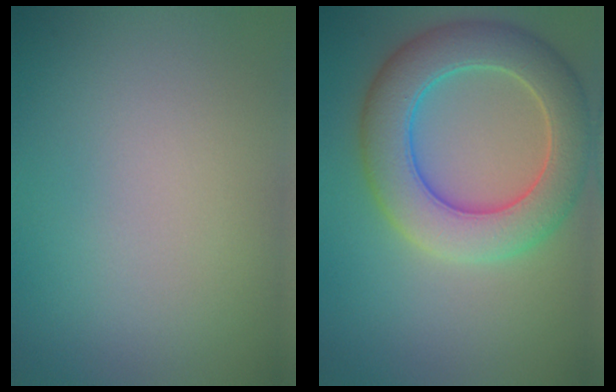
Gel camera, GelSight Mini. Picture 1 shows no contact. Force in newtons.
{"total": 7.9, "press": 7.9, "slide": 0.5}